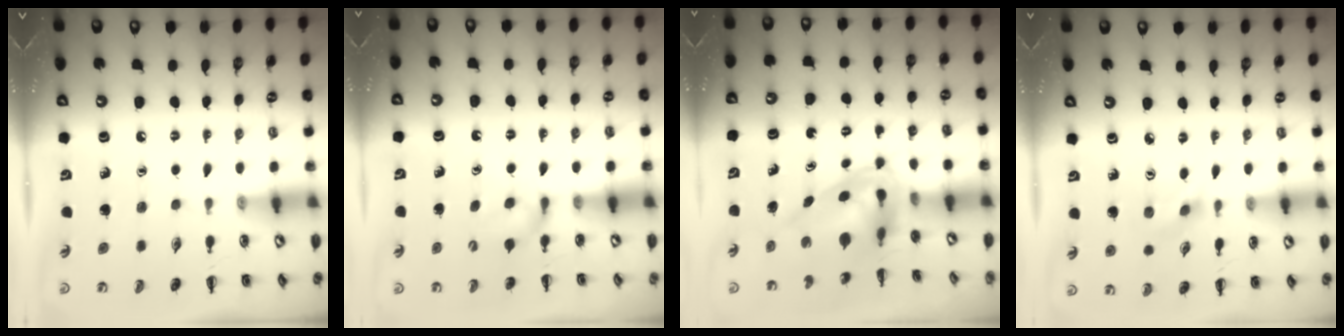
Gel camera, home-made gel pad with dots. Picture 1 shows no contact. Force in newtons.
{"total": 5.6, "press": 5.3, "slide": 1.6}
{"total": 4.7, "press": 4.5, "slide": 1.3}
{"total": 1.6, "press": 1.5, "slide": 0.5}